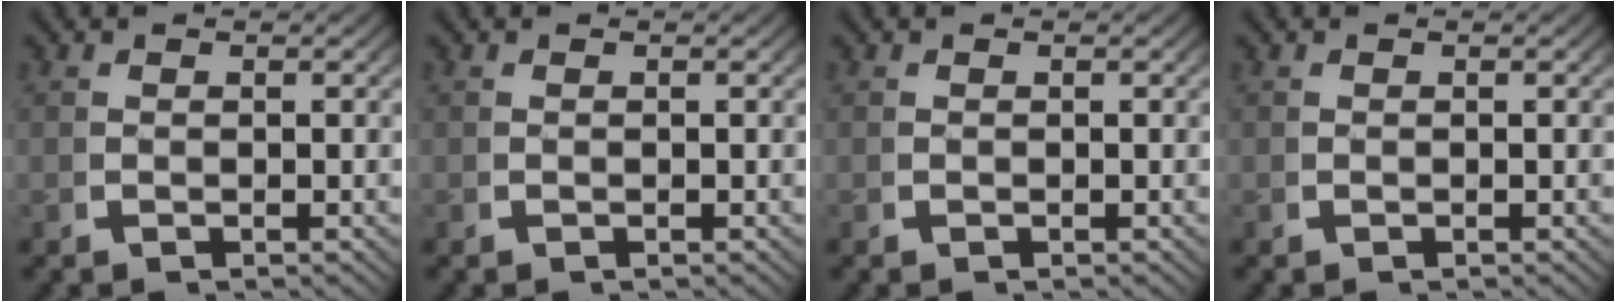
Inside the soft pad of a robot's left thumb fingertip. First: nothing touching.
{"total": 0.0}
{"total": 0.0}
{"total": 0.0}